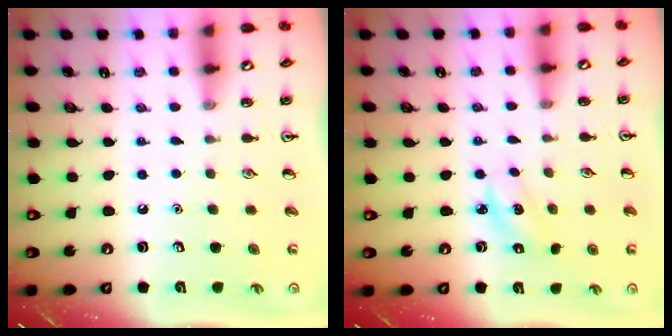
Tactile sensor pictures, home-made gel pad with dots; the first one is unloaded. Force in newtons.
{"total": 2.6, "press": 2.5, "slide": 0.6}